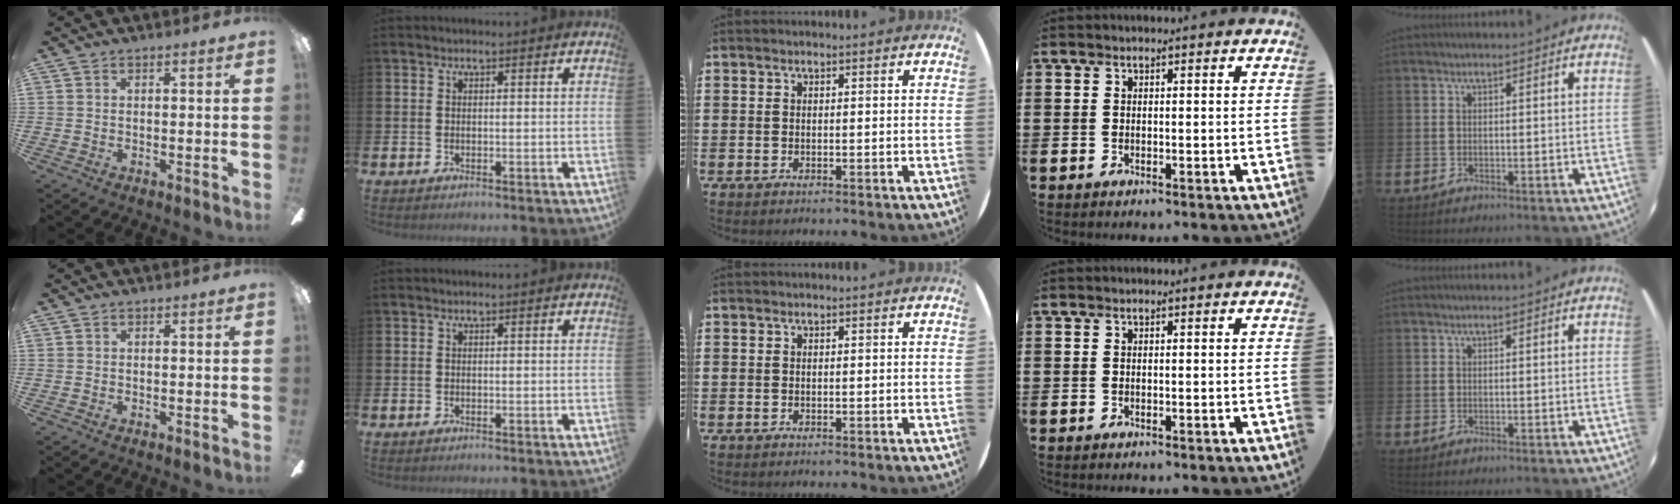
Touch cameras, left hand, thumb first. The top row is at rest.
{}